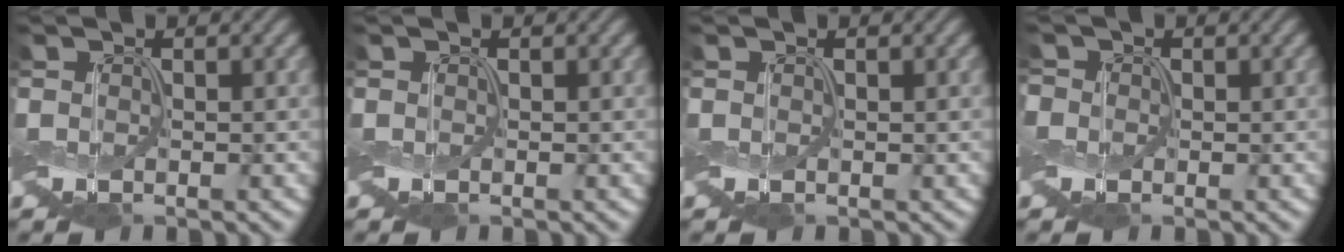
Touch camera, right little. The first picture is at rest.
{"total": 0.0}
{"total": 0.0}
{"total": 0.8, "force": [-0.1, 0.7, -0.2], "torque": [0.003, 0.003, -0.009]}